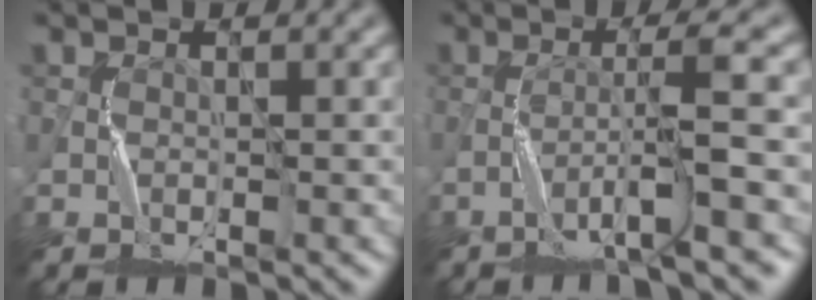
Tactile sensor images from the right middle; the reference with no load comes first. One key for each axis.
{"total": 4.1, "fx": -2.0, "fy": -0.5, "fz": 3.6, "tx": -0.060, "ty": 0.013, "tz": -0.046}